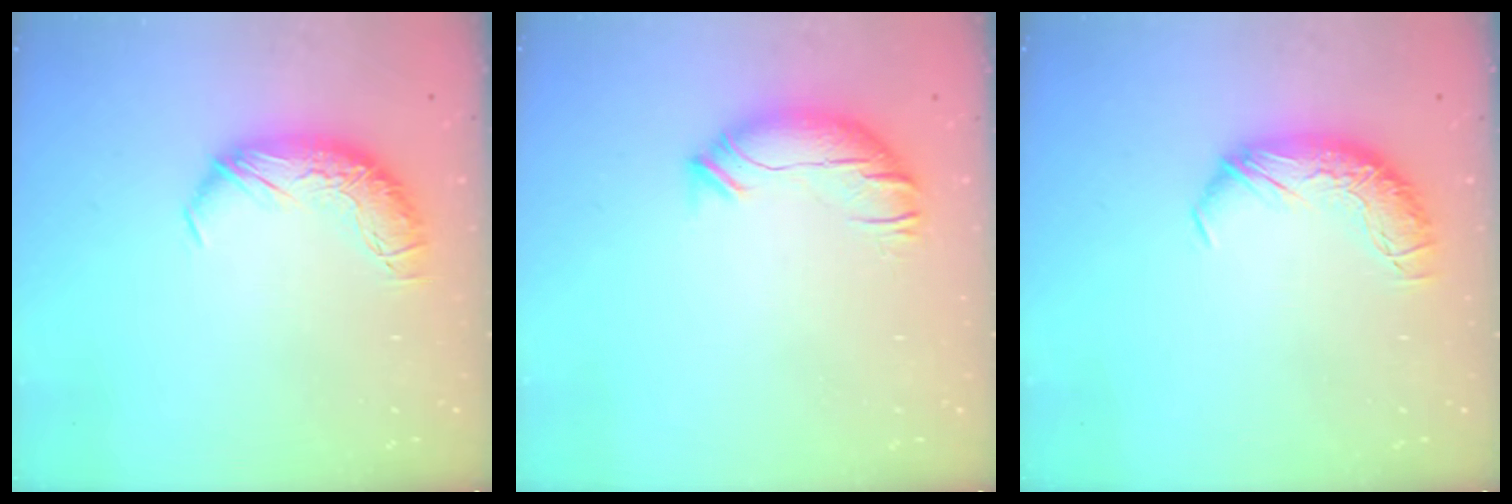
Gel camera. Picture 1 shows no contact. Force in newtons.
{"total": 2.0, "press": 0.6, "slide": 1.9}
{"total": 0.0}